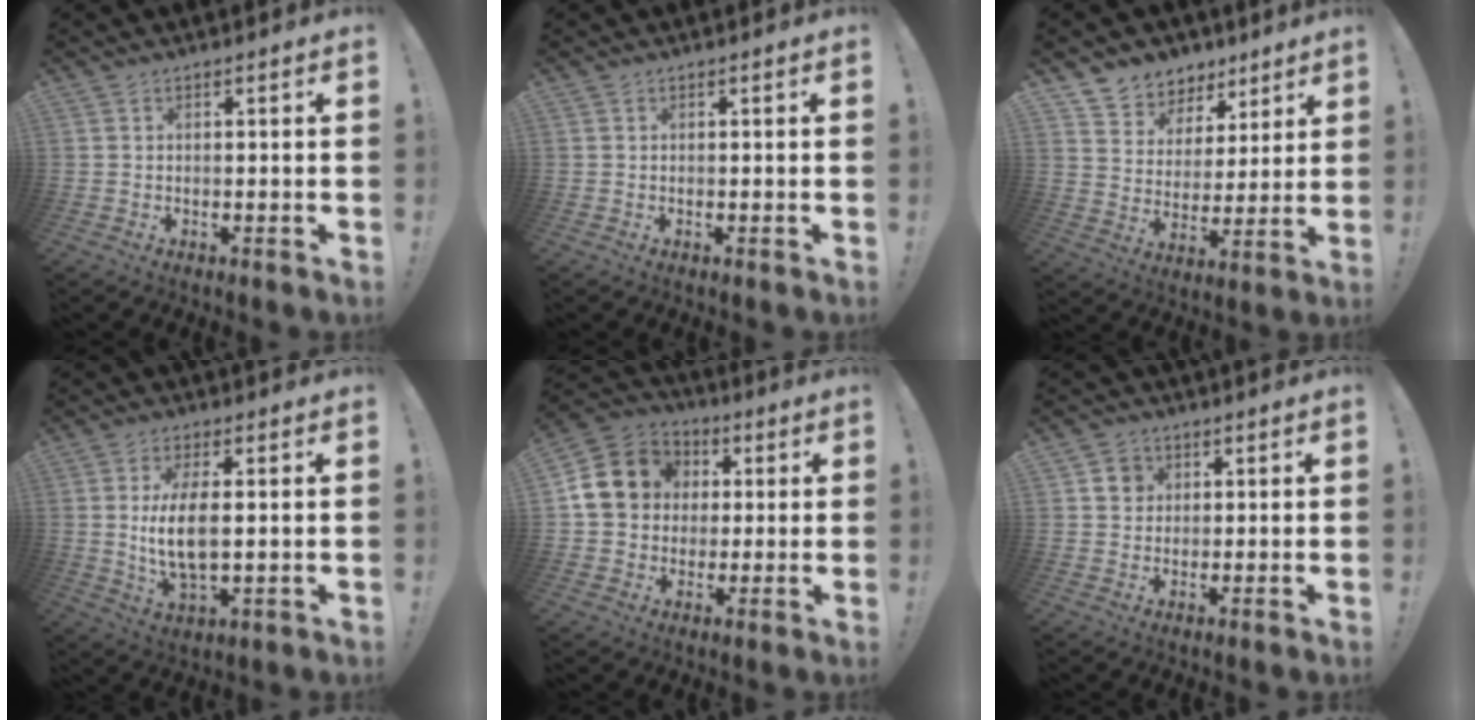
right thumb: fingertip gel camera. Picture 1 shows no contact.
{"total": 0.0}
{"total": 8.1, "force": [5.3, 6.1, 0.7], "torque": [-0.015, -0.046, 0.106]}
{"total": 10.3, "force": [0.7, 4.2, 9.3], "torque": [-0.185, -0.017, 0.006]}
{"total": 14.9, "force": [2.6, 13.0, 6.8], "torque": [-0.095, 0.009, 0.059]}
{"total": 4.6, "force": [1.3, 4.3, 1.2], "torque": [-0.010, 0.001, 0.023]}